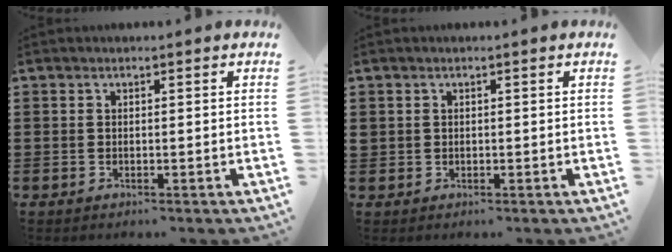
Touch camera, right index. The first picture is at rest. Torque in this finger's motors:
{"motor_torque": [0.34, 0.60, 0.03, 0.01]}